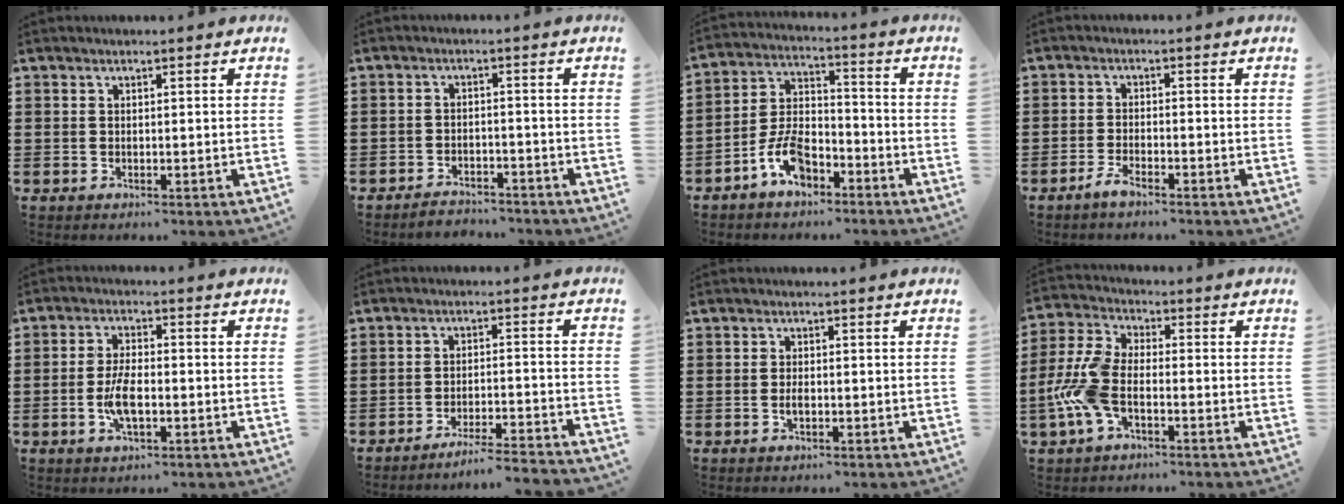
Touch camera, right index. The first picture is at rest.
{"total": 2.8, "force": [-2.7, 0.4, 0.0], "torque": [-0.008, 0.003, -0.059]}
{"total": 7.4, "force": [-4.5, 3.7, 4.6], "torque": [-0.108, 0.012, -0.091]}
{"total": 2.3, "force": [-1.9, 0.4, 1.2], "torque": [-0.037, -0.001, -0.041]}
{"total": 5.7, "force": [-1.4, 2.2, 5.1], "torque": [-0.114, -0.003, -0.031]}
{"total": 4.4, "force": [-4.1, -0.6, 1.4], "torque": [-0.024, -0.008, -0.083]}
{"total": 1.6, "force": [-0.4, 0.6, 1.4], "torque": [-0.027, 0.000, -0.007]}
{"total": 8.7, "force": [-2.7, 4.2, 7.2], "torque": [-0.183, -0.009, -0.055]}